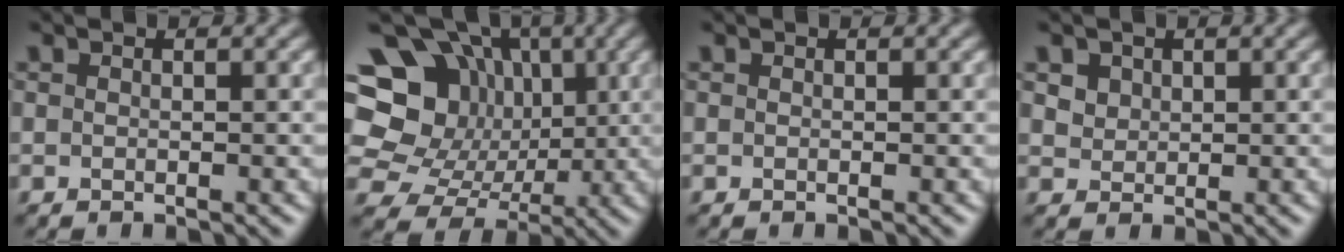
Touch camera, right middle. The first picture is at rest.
{"total": 17.3, "force": [4.6, 14.4, 8.3], "torque": [-0.166, 0.046, 0.060]}
{"total": 0.0}
{"total": 2.6, "force": [1.4, 1.9, 1.0], "torque": [-0.033, 0.002, 0.033]}